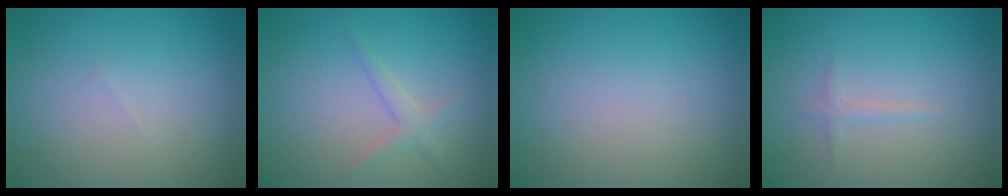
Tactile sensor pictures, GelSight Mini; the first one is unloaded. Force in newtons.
{"total": 1.4, "press": 1.4, "slide": 0.1}
{"total": 0.0}
{"total": 0.8, "press": 0.8, "slide": 0.1}